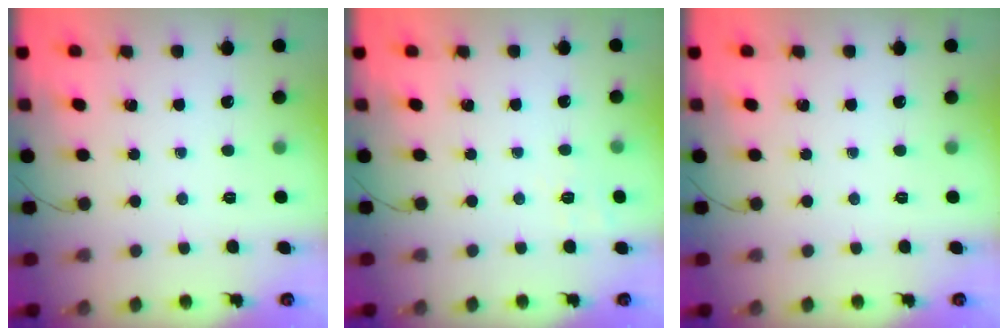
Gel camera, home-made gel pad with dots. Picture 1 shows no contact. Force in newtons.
{"total": 4.9, "press": 4.5, "slide": 2.0}
{"total": 0.0}